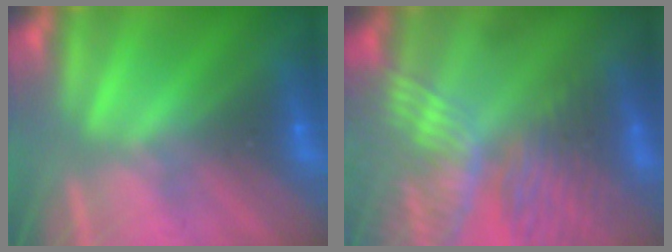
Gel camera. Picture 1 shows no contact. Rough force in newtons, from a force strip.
{"total": 8.3}